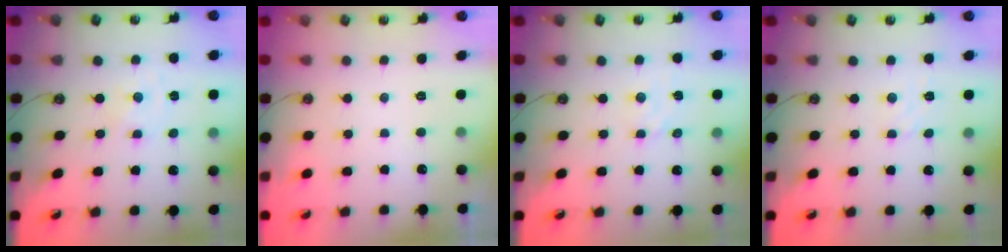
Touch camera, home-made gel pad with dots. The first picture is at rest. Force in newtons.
{"total": 0.0}
{"total": 2.8, "press": 2.7, "slide": 0.4}
{"total": 2.5, "press": 2.4, "slide": 0.5}